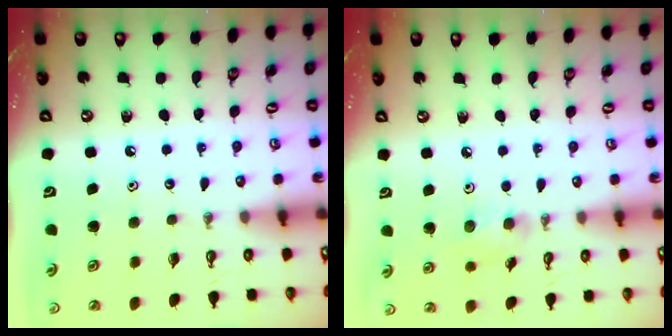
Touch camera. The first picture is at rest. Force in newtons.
{"total": 5.2, "press": 5.0, "slide": 1.4}